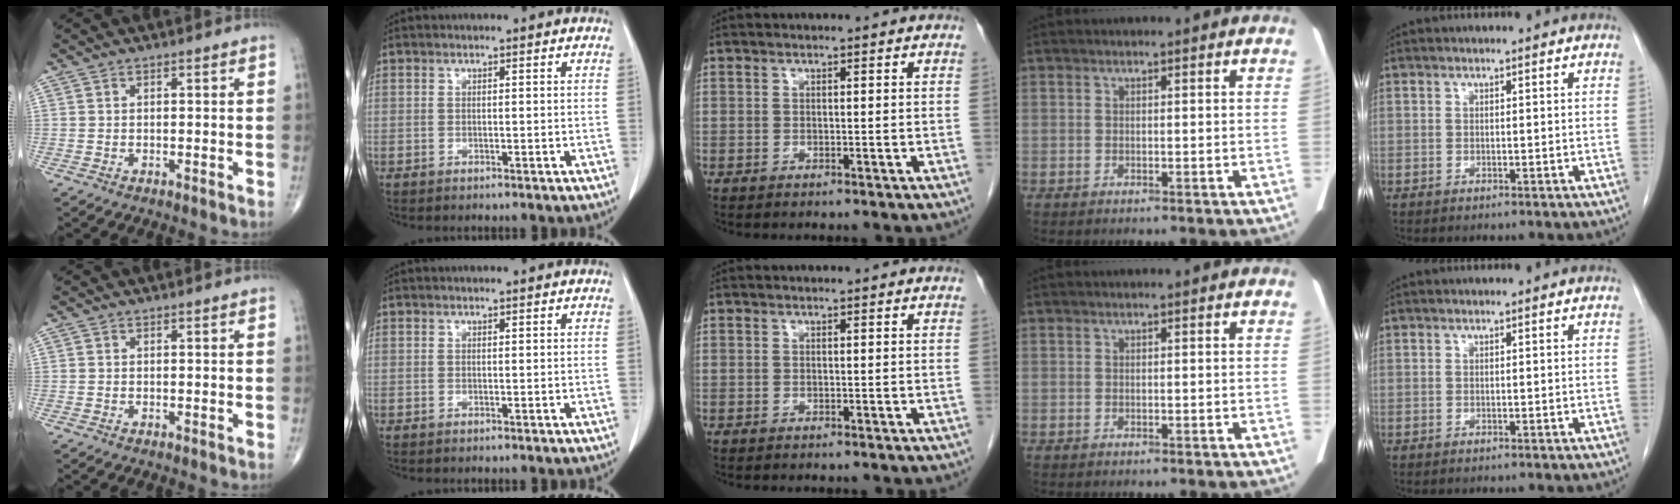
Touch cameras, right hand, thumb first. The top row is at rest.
{}